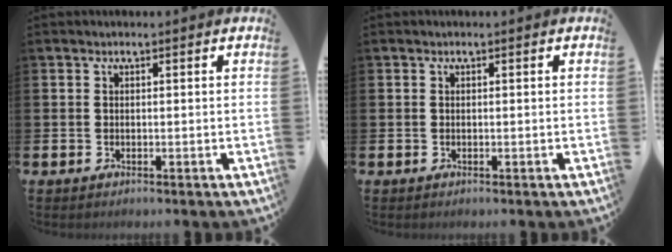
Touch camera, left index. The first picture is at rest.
{"total": 0.0}